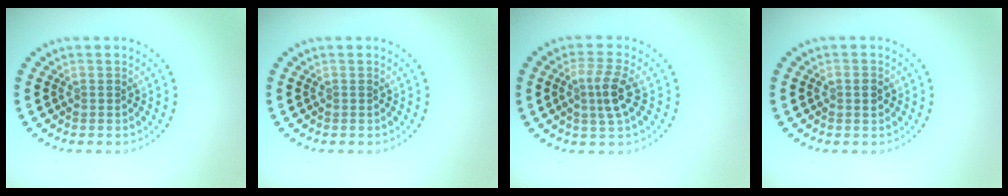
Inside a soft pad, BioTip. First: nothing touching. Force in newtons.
{"total": 0.0}
{"total": 2.9, "press": 2.5, "slide": 1.4}
{"total": 1.4, "press": 1.4, "slide": 0.2}